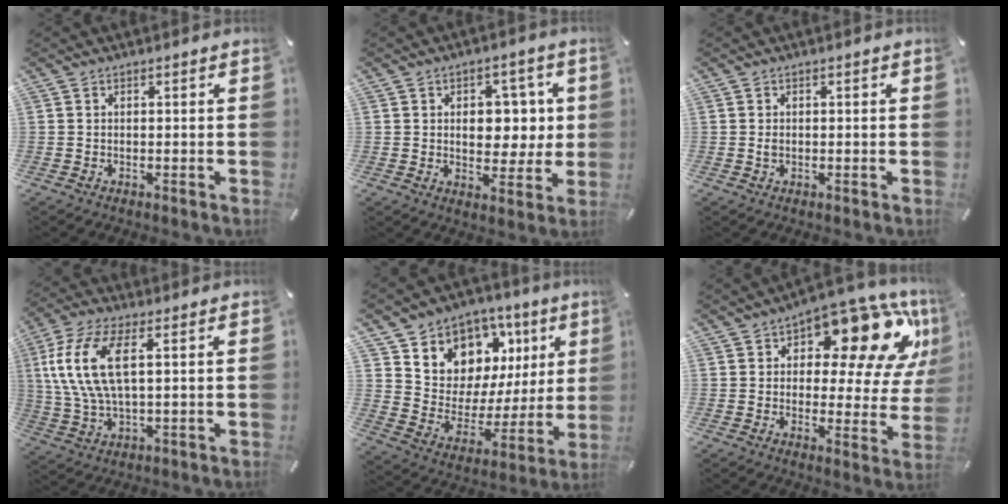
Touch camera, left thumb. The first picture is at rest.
{"total": 8.5, "force": [1.4, 6.4, 5.4], "torque": [-0.064, -0.003, 0.017]}
{"total": 0.8, "force": [0.0, 0.7, 0.5], "torque": [-0.012, 0.001, -0.001]}
{"total": 13.0, "force": [3.7, 5.6, 11.2], "torque": [-0.254, -0.005, 0.063]}
{"total": 9.3, "force": [5.3, 7.6, 0.4], "torque": [-0.006, -0.078, 0.100]}
{"total": 18.3, "force": [10.9, 8.5, 12.0], "torque": [-0.157, -0.076, 0.178]}